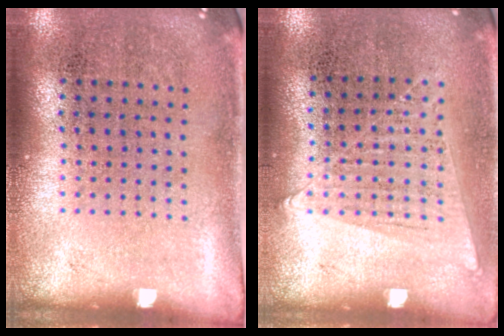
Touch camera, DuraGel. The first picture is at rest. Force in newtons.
{"total": 1.0, "press": 0.9, "slide": 0.4}